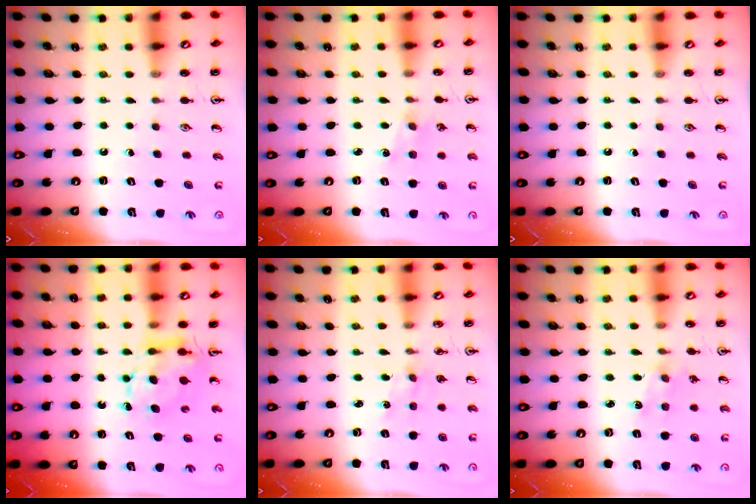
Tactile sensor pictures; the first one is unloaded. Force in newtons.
{"total": 1.5, "press": 1.4, "slide": 0.2}
{"total": 0.0}
{"total": 7.2, "press": 7.2, "slide": 0.6}
{"total": 0.7, "press": 0.7, "slide": 0.2}
{"total": 2.0, "press": 1.9, "slide": 0.3}